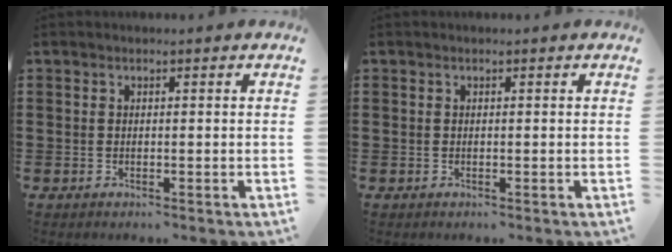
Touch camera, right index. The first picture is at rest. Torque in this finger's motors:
{"motor_torque": [0.00, 0.38, 0.00, 0.01]}